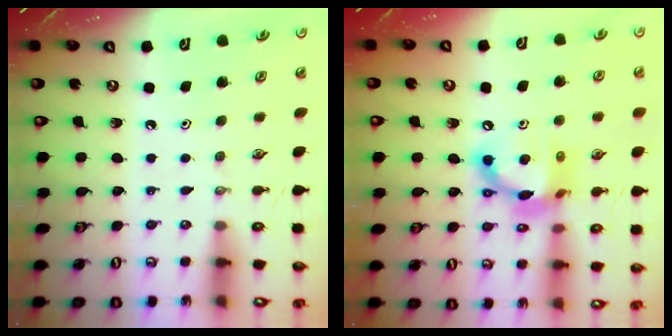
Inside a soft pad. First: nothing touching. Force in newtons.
{"total": 13.7, "press": 13.7, "slide": 1.0}